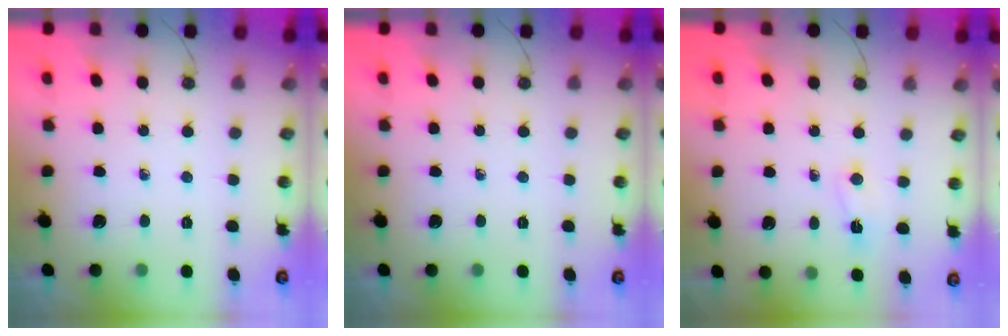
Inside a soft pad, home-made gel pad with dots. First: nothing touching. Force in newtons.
{"total": 0.0}
{"total": 2.4, "press": 2.4, "slide": 0.5}